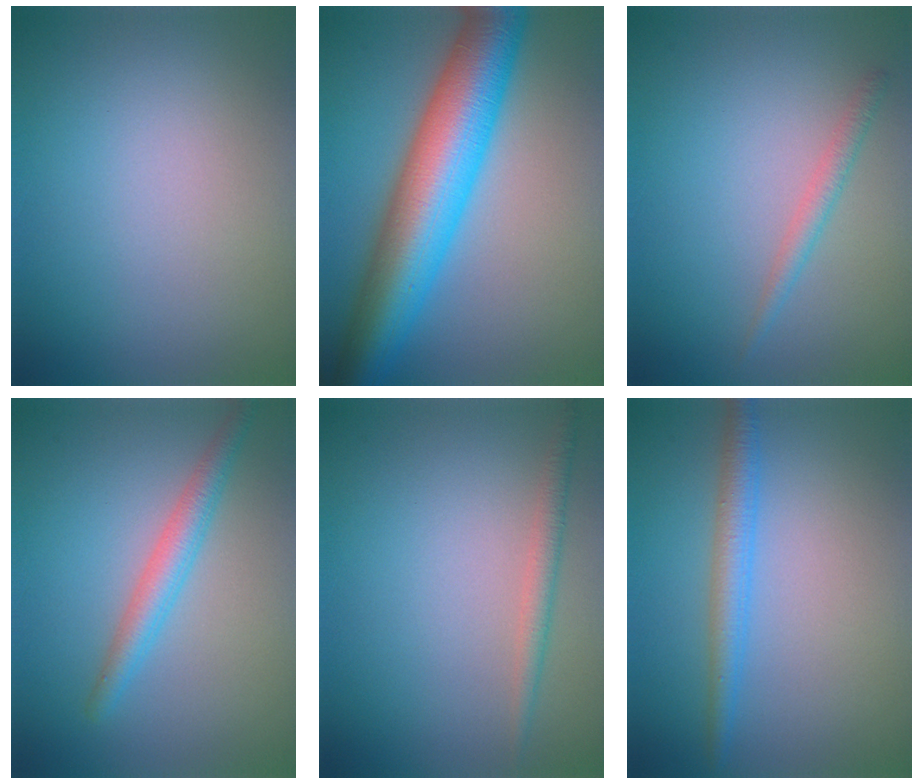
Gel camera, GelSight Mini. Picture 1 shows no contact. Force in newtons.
{"total": 11.6, "press": 11.6, "slide": 0.1}
{"total": 1.5, "press": 1.5, "slide": 0.0}
{"total": 2.9, "press": 2.9, "slide": 0.1}
{"total": 1.7, "press": 1.7, "slide": 0.1}
{"total": 2.6, "press": 2.6, "slide": 0.1}